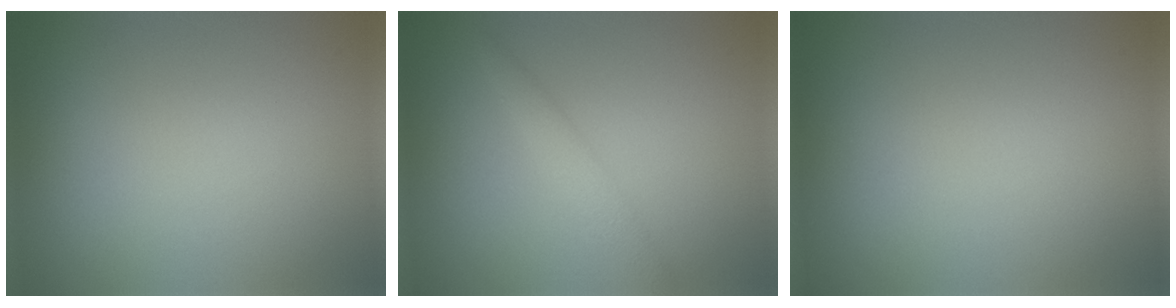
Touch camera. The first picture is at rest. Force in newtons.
{"total": 1.6, "press": 1.6, "slide": 0.1}
{"total": 0.0}